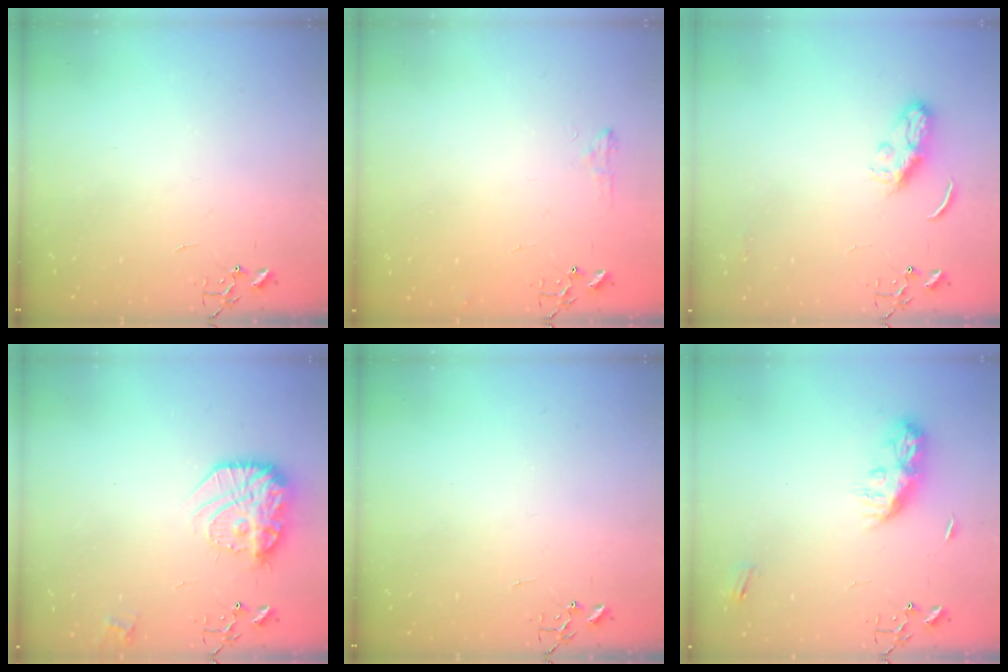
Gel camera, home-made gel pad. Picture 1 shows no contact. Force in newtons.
{"total": 6.6, "press": 6.6, "slide": 0.8}
{"total": 6.7, "press": 6.7, "slide": 0.5}
{"total": 16.2, "press": 16.2, "slide": 0.6}
{"total": 0.0}
{"total": 9.3, "press": 9.3, "slide": 0.1}